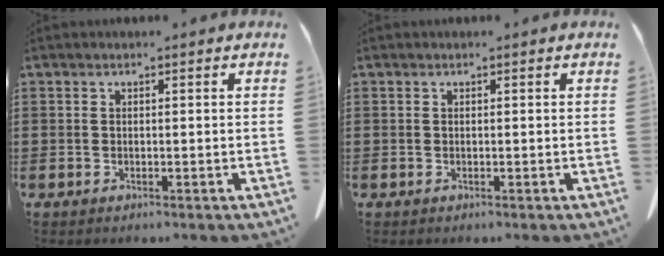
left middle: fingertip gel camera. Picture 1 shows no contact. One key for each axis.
{"total": 0.0}